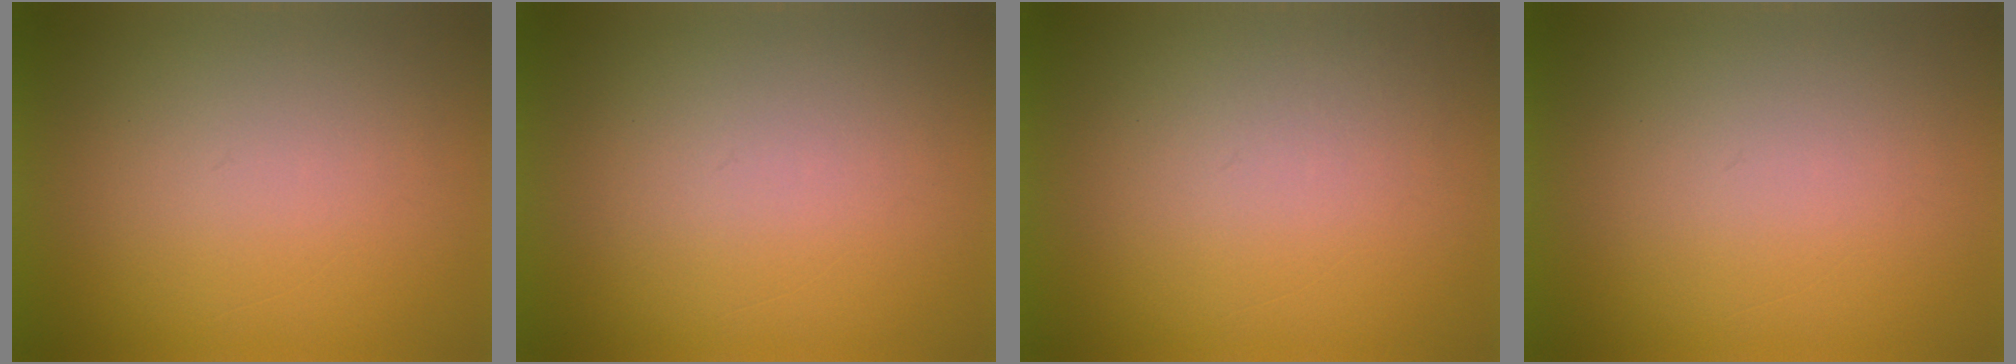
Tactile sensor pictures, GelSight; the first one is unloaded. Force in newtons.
{"total": 1.1}
{"total": 1.2}
{"total": 0.0}